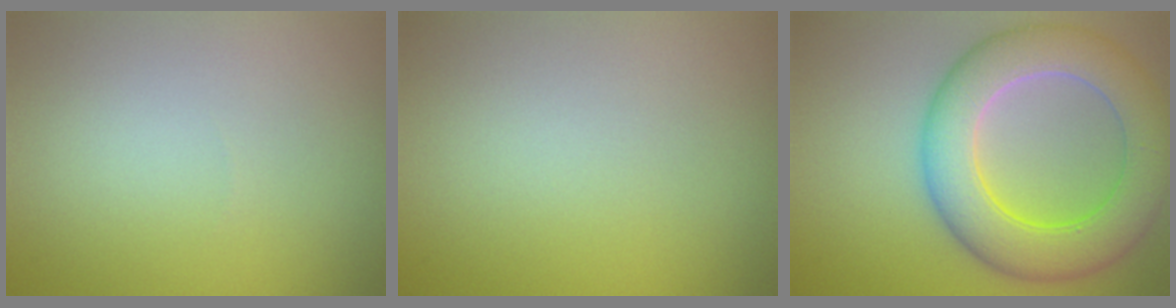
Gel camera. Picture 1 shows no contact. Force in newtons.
{"total": 0.0}
{"total": 8.6, "press": 8.5, "slide": 0.5}